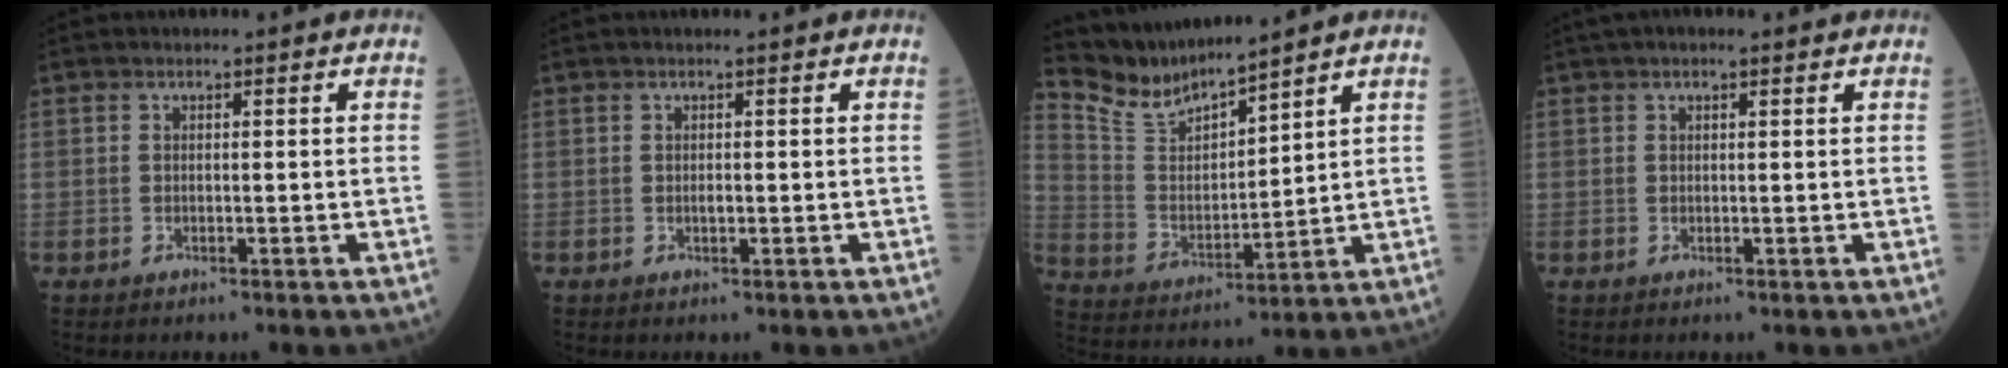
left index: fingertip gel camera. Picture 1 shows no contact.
{"total": 0.6, "force": [-0.3, 0.2, 0.4], "torque": [-0.010, -0.005, -0.006]}
{"total": 8.4, "force": [8.3, 0.2, 1.2], "torque": [-0.052, 0.000, 0.184]}
{"total": 3.5, "force": [2.5, 0.7, 2.3], "torque": [-0.037, 0.030, 0.039]}